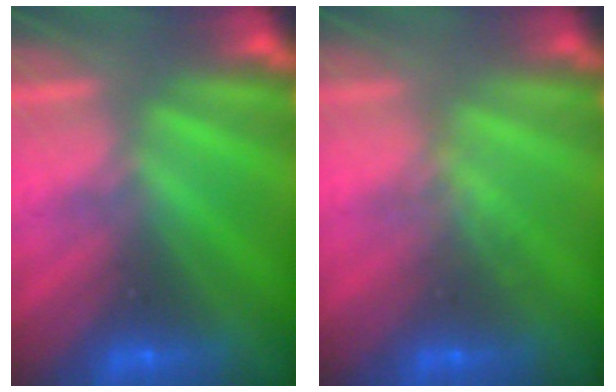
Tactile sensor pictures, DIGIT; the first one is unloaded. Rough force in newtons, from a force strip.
{"total": 1.4}